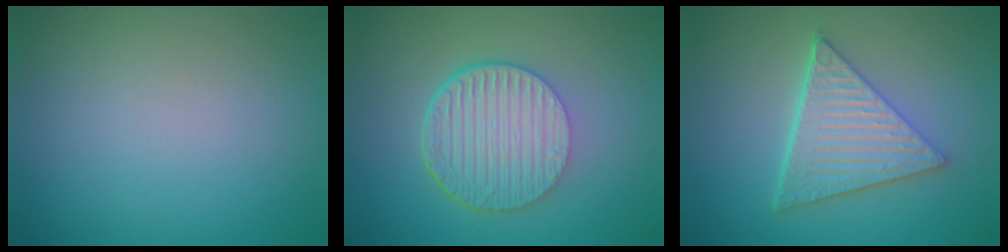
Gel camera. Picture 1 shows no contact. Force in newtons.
{"total": 6.7, "press": 4.6, "slide": 4.9}
{"total": 5.9, "press": 4.4, "slide": 4.0}